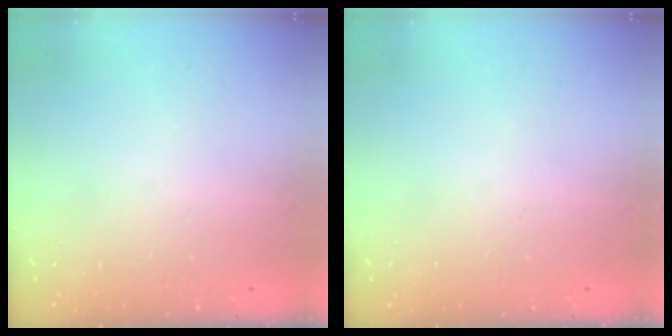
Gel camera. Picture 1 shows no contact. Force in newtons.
{"total": 0.0}